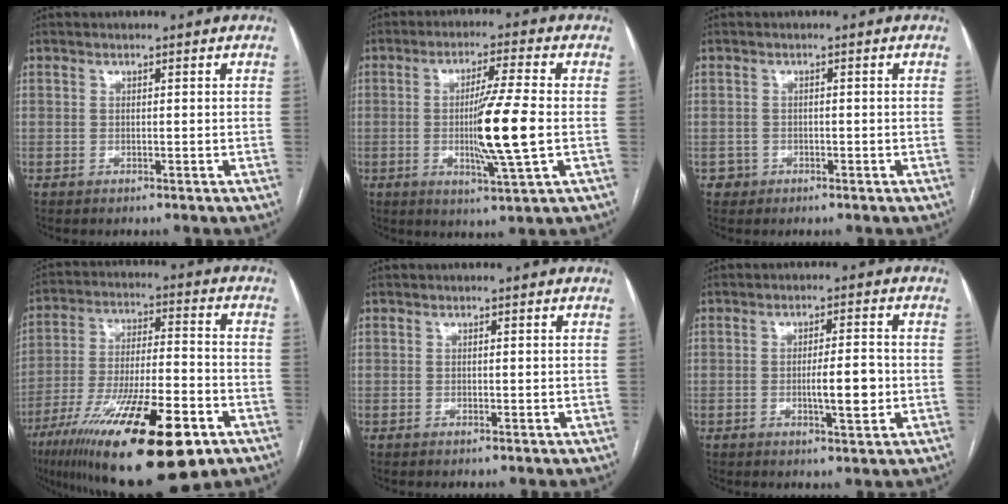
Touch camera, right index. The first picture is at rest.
{"total": 10.4, "force": [-1.2, -0.6, 10.3], "torque": [-0.184, -0.014, -0.024]}
{"total": 1.7, "force": [-0.8, 1.4, -0.4], "torque": [0.009, 0.010, -0.015]}
{"total": 23.4, "force": [-13.3, 4.8, 18.6], "torque": [-0.303, -0.037, -0.221]}
{"total": 0.0}
{"total": 5.7, "force": [-1.1, 0.9, 5.6], "torque": [-0.091, -0.005, -0.016]}